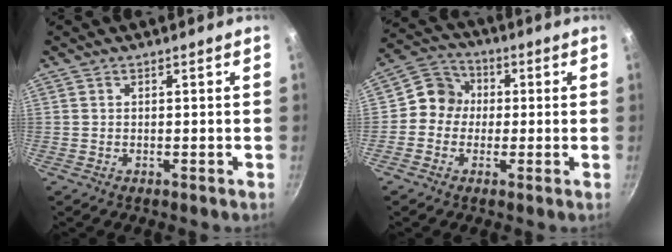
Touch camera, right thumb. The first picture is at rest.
{"total": 7.1, "force": [-0.1, 6.6, 2.5], "torque": [-0.009, 0.018, -0.025]}